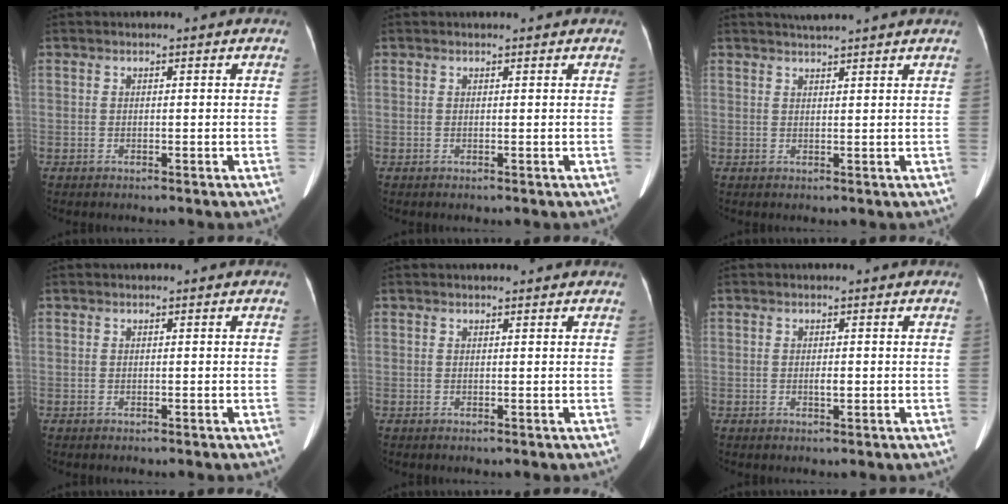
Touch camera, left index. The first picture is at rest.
{"total": 1.1, "force": [1.1, 0.1, 0.2], "torque": [-0.008, 0.007, 0.013]}
{"total": 4.5, "force": [4.1, -0.7, 1.7], "torque": [-0.024, 0.022, 0.057]}
{"total": 0.0}
{"total": 2.1, "force": [2.0, 0.3, 0.6], "torque": [-0.011, 0.011, 0.021]}
{"total": 0.9, "force": [0.0, 0.3, 0.9], "torque": [-0.014, -0.001, 0.000]}